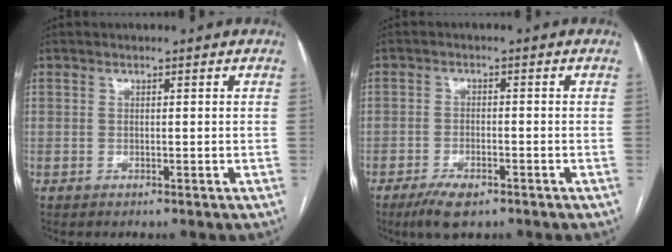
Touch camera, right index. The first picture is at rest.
{"total": 5.3, "force": [-3.5, 2.0, 3.5], "torque": [-0.067, -0.009, -0.054]}